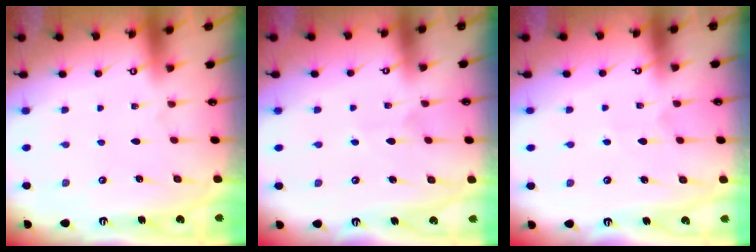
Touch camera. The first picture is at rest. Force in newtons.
{"total": 4.6, "press": 4.6, "slide": 0.4}
{"total": 4.9, "press": 4.9, "slide": 0.5}